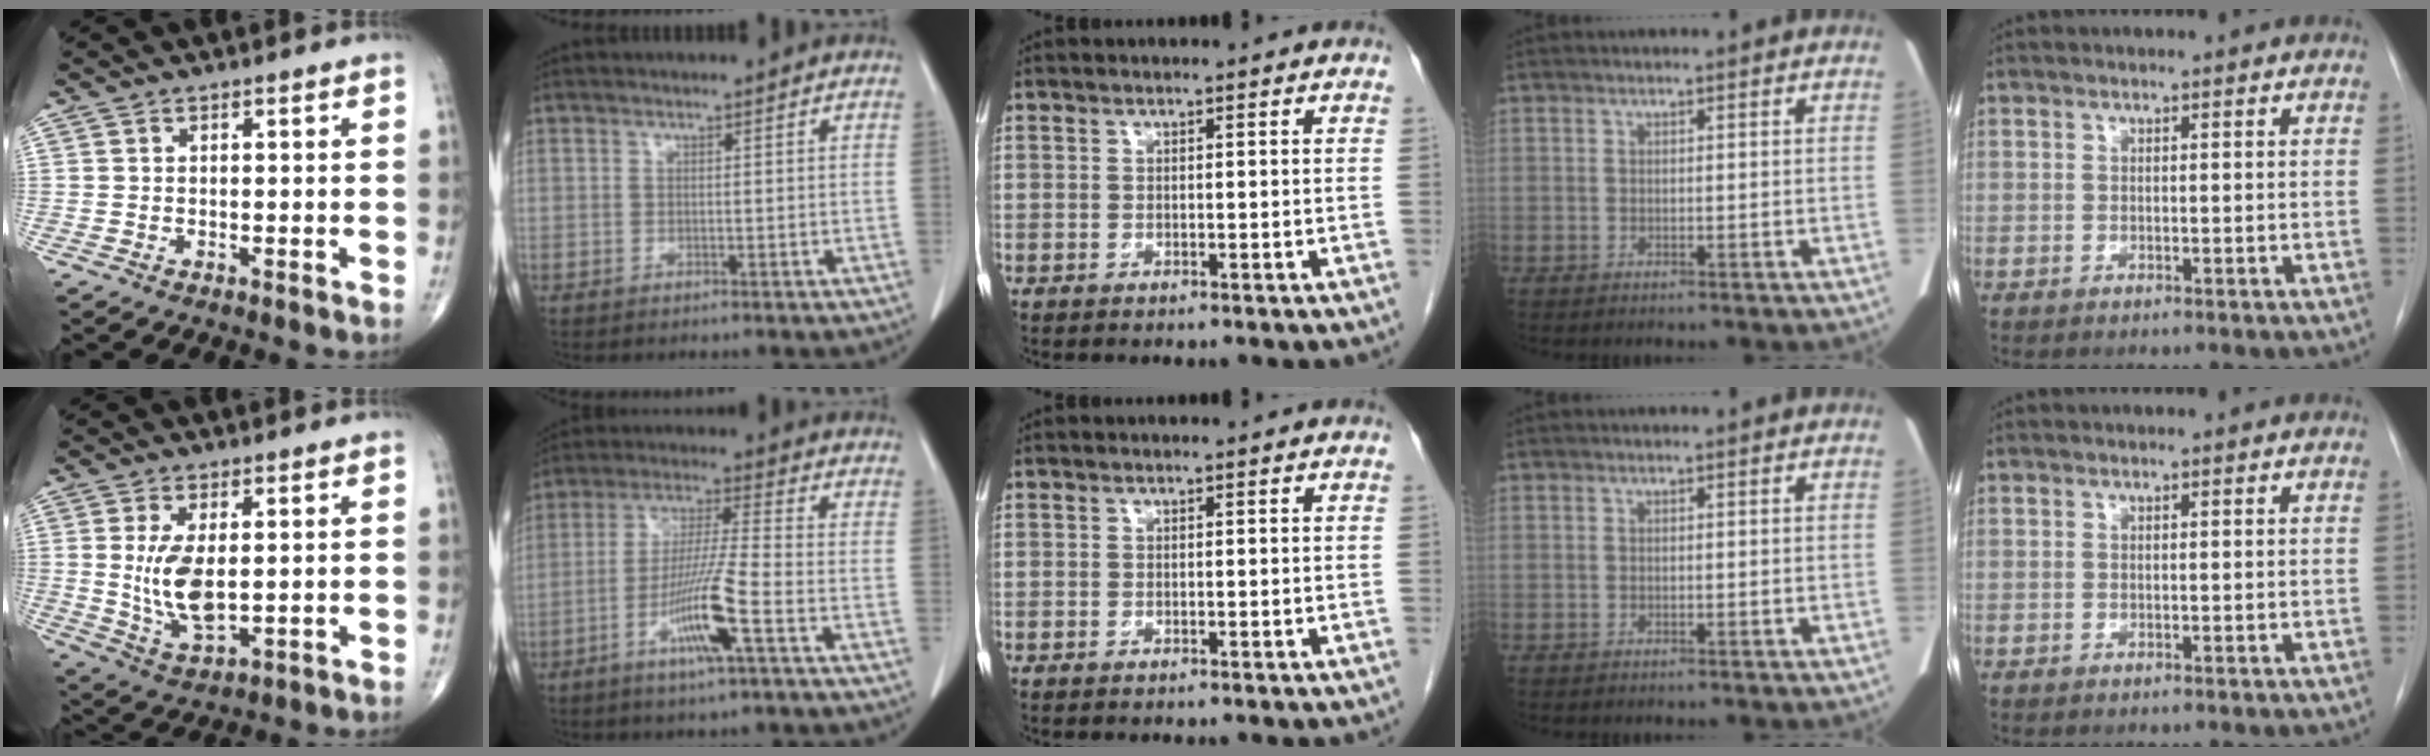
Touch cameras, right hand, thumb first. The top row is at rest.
{"thumb": {"total": 9.6, "force": [0.7, 4.5, 8.4], "torque": [-0.163, -0.019, 0.027]}, "index": {"total": 10.2, "force": [-4.4, -0.4, 9.1], "torque": [-0.178, -0.011, -0.085]}}